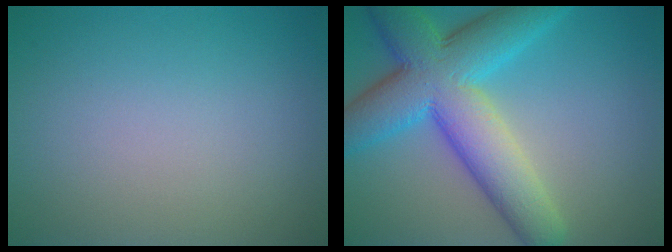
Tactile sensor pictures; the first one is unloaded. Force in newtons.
{"total": 10.6, "press": 10.6, "slide": 0.3}